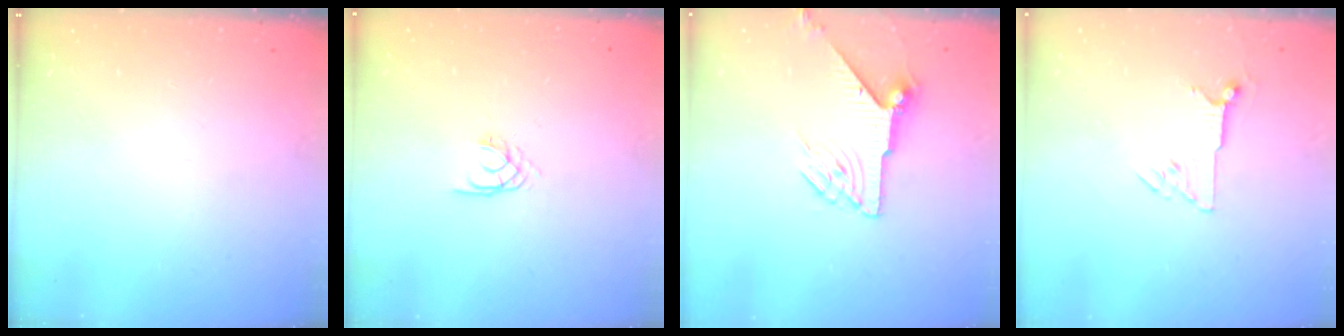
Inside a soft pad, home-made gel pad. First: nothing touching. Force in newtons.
{"total": 1.7, "press": 1.7, "slide": 0.1}
{"total": 7.5, "press": 7.5, "slide": 0.3}
{"total": 6.3, "press": 6.3, "slide": 0.5}